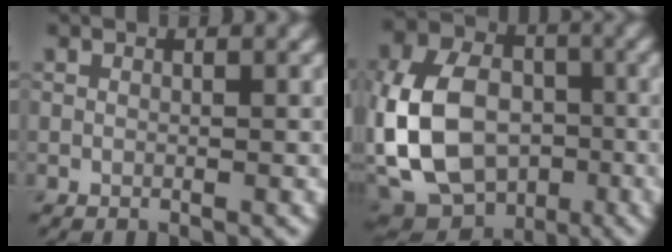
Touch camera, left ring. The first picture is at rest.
{"total": 13.8, "force": [-2.8, 10.3, 8.7], "torque": [-0.178, -0.011, -0.047]}